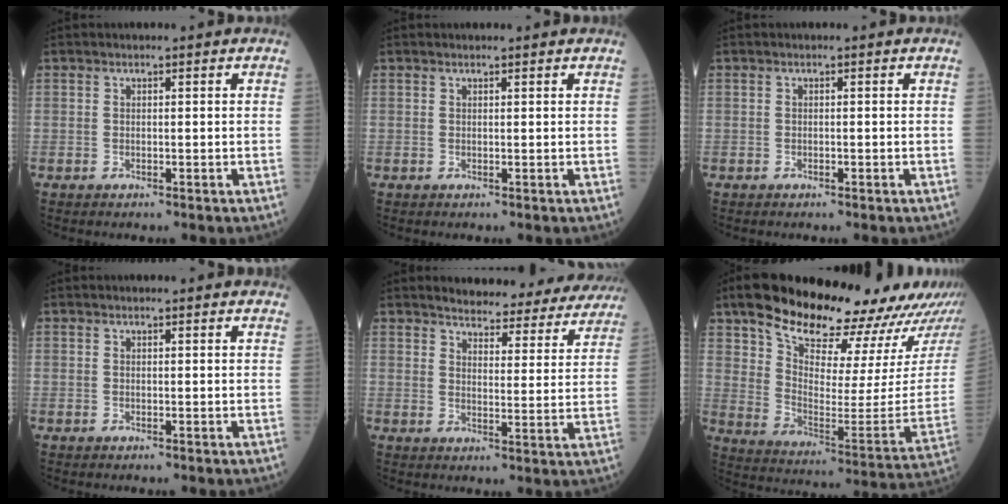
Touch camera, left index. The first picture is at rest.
{"total": 1.6, "force": [1.5, 0.0, 0.3], "torque": [-0.010, 0.004, 0.020]}
{"total": 0.0}
{"total": 7.3, "force": [7.2, 0.9, 1.2], "torque": [0.002, -0.003, 0.054]}
{"total": 20.1, "force": [18.8, 4.6, 5.3], "torque": [-0.042, -0.049, 0.210]}
{"total": 27.0, "force": [22.5, 4.2, 14.3], "torque": [-0.222, -0.051, 0.314]}